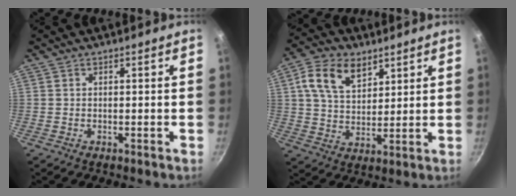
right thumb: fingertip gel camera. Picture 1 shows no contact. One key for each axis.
{"total": 11.1, "fx": 5.2, "fy": 7.1, "fz": 6.8, "tx": -0.103, "ty": -0.012, "tz": 0.093}